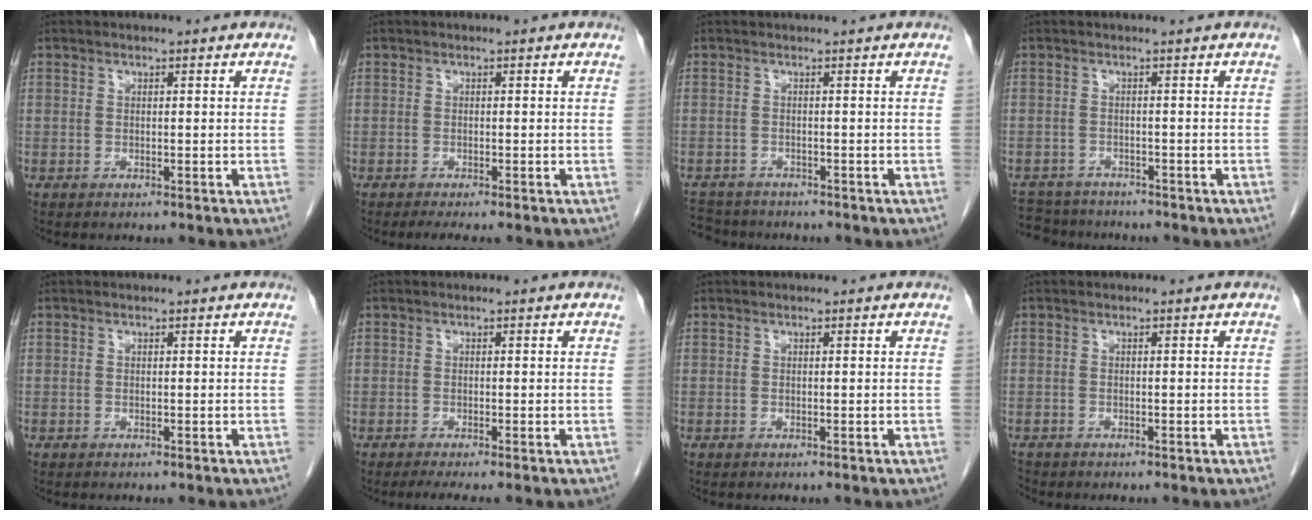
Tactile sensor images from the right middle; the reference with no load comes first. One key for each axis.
{"total": 2.0, "fx": -1.6, "fy": 0.0, "fz": 1.2, "tx": -0.020, "ty": -0.006, "tz": -0.025}
{"total": 5.1, "fx": -4.3, "fy": 1.9, "fz": 2.1, "tx": -0.031, "ty": 0.018, "tz": -0.059}
{"total": 6.5, "fx": -5.8, "fy": 2.5, "fz": 1.6, "tx": -0.023, "ty": 0.012, "tz": -0.080}
{"total": 0.0}
{"total": 2.1, "fx": -1.5, "fy": -0.1, "fz": 1.5, "tx": -0.026, "ty": -0.008, "tz": -0.027}
{"total": 0.0}
{"total": 2.2, "fx": -2.1, "fy": 0.7, "fz": 0.0, "tx": -0.003, "ty": -0.007, "tz": -0.037}